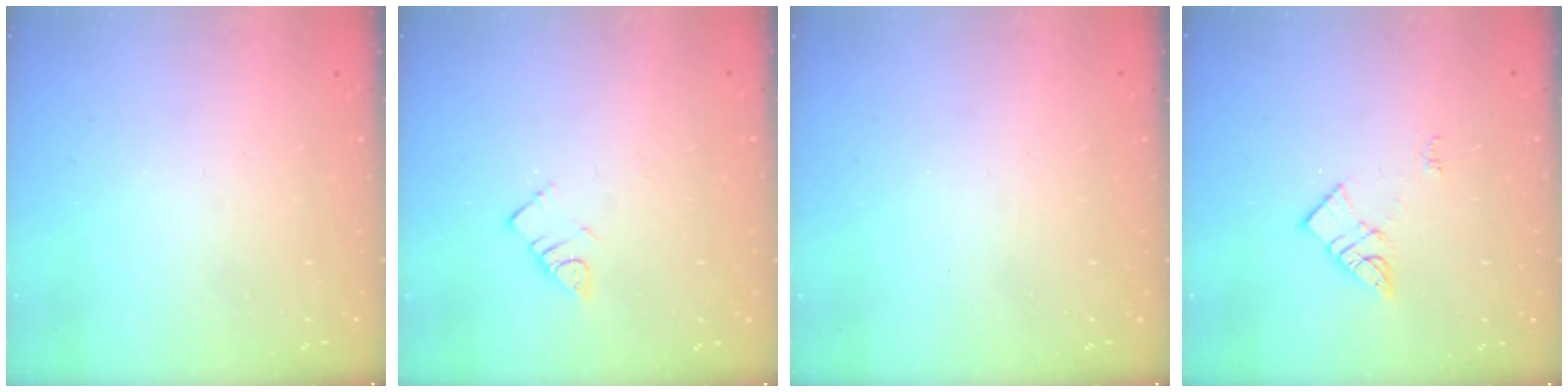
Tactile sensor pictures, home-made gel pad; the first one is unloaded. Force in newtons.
{"total": 3.4, "press": 3.4, "slide": 0.3}
{"total": 0.0}
{"total": 7.1, "press": 7.1, "slide": 0.1}